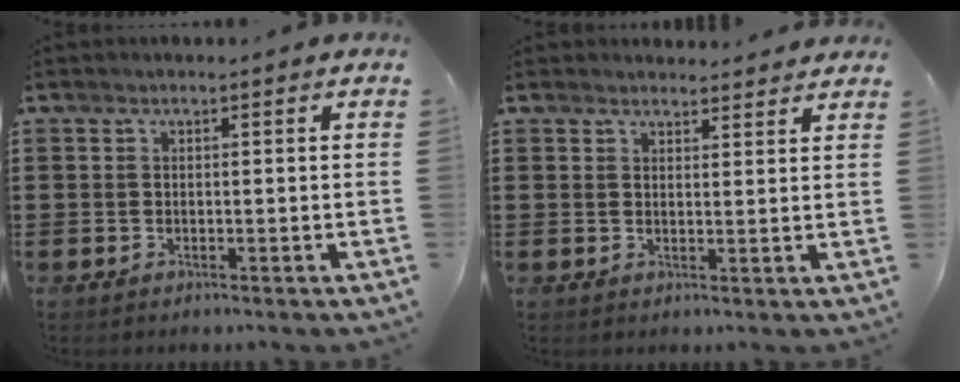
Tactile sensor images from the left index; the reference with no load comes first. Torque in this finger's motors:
{"motor_torque": [1.52, -0.61, 0.13, 0.02]}